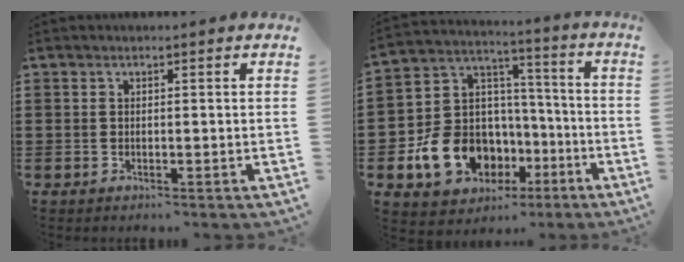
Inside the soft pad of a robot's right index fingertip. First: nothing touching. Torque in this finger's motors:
{"motor_torque": [2.14, 0.00, 1.06, 0.21]}